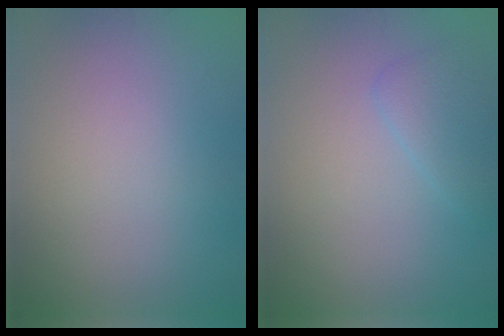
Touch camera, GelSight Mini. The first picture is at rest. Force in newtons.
{"total": 2.0, "press": 2.0, "slide": 0.2}